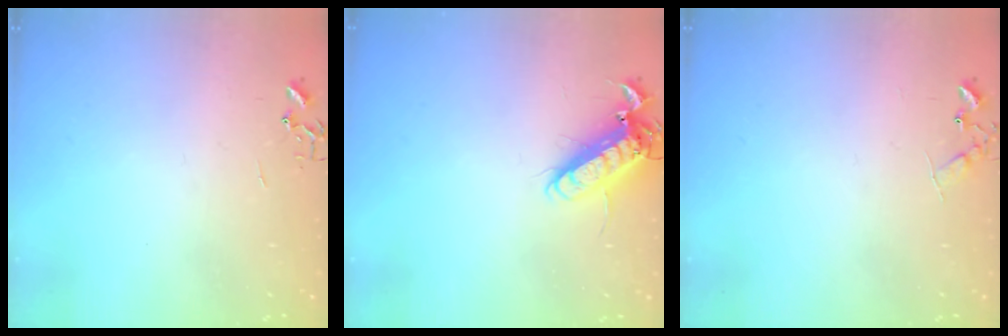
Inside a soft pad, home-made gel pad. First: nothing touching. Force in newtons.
{"total": 13.2, "press": 13.0, "slide": 2.1}
{"total": 7.0, "press": 7.0, "slide": 0.8}